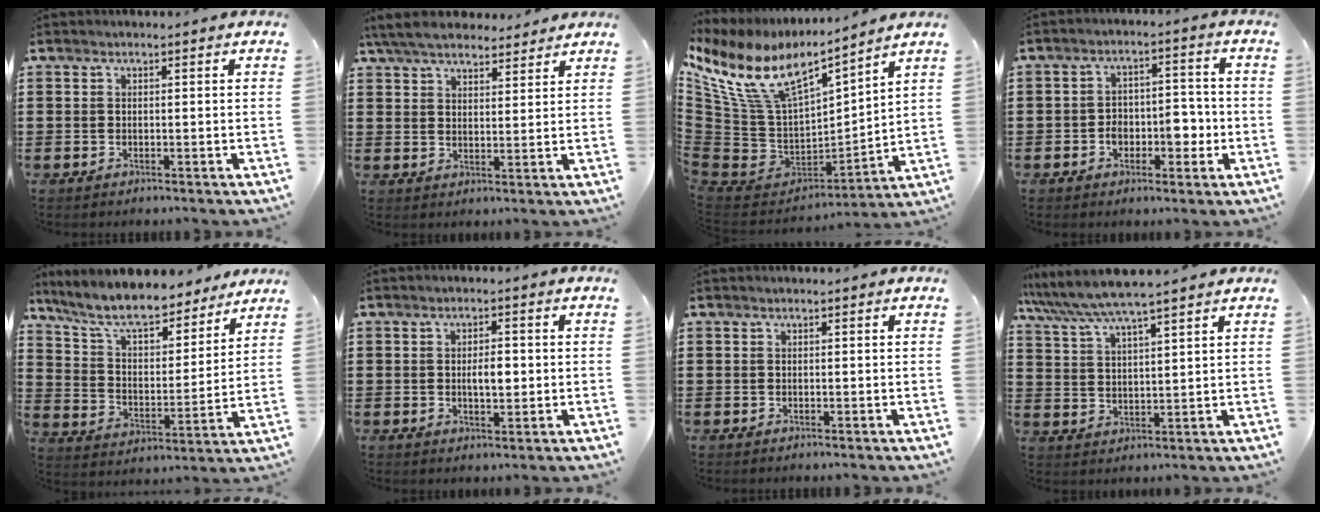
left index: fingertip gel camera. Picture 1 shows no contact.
{"total": 6.2, "force": [5.6, 1.6, 2.2], "torque": [-0.061, -0.008, 0.105]}
{"total": 12.2, "force": [6.8, 6.0, 8.2], "torque": [-0.203, -0.044, 0.118]}
{"total": 5.6, "force": [-1.6, 3.7, 3.8], "torque": [-0.058, 0.005, -0.036]}
{"total": 9.4, "force": [8.4, 1.5, 3.9], "torque": [-0.110, -0.047, 0.147]}
{"total": 3.5, "force": [0.0, 1.4, 3.2], "torque": [-0.052, 0.001, -0.004]}
{"total": 0.0}
{"total": 5.9, "force": [5.3, 0.0, 2.7], "torque": [-0.072, -0.024, 0.091]}